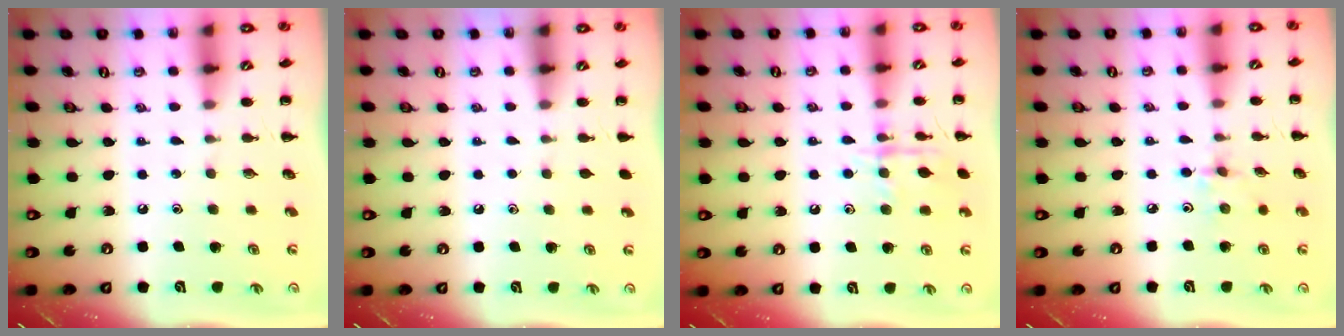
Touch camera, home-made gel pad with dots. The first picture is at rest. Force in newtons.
{"total": 0.6, "press": 0.6, "slide": 0.1}
{"total": 10.7, "press": 10.7, "slide": 0.6}
{"total": 2.4, "press": 2.3, "slide": 0.8}